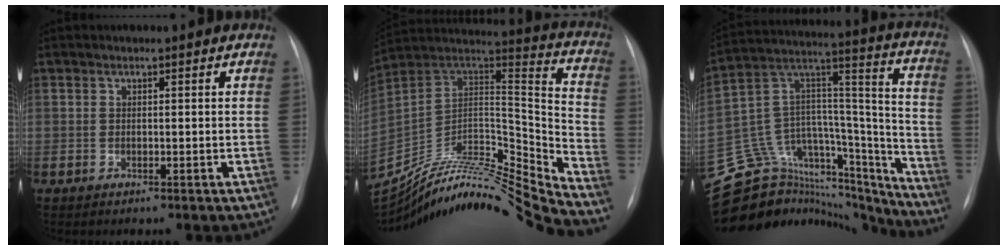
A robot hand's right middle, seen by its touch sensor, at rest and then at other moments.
{"total": 27.8, "force": [-25.9, -0.4, 10.0], "torque": [-0.162, 0.006, -0.415]}
{"total": 31.2, "force": [-28.5, 9.1, 9.0], "torque": [-0.145, 0.038, -0.429]}